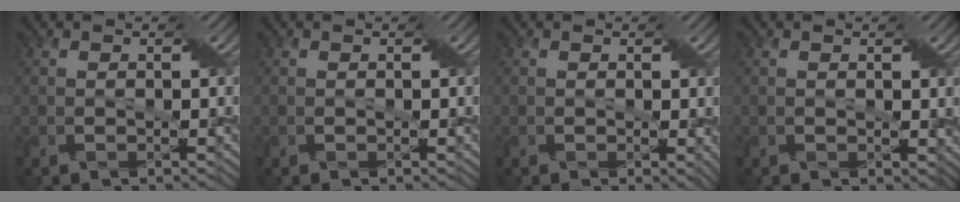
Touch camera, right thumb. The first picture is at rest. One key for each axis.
{"total": 0.0}
{"total": 1.6, "fx": 0.3, "fy": 1.0, "fz": 1.2, "tx": -0.010, "ty": -0.005, "tz": 0.008}
{"total": 0.8, "fx": 0.5, "fy": 0.6, "fz": 0.2, "tx": 0.000, "ty": 0.000, "tz": 0.006}